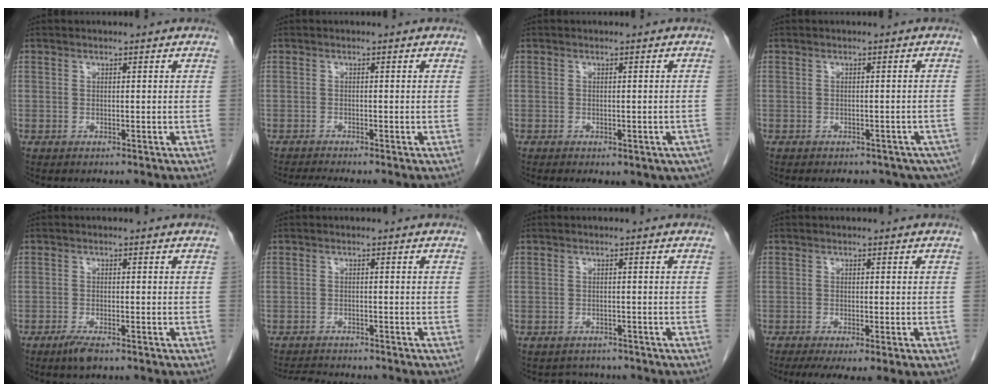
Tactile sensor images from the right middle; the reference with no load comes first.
{"total": 2.3, "force": [-2.0, -0.9, 0.7], "torque": [-0.018, -0.011, -0.037]}
{"total": 7.9, "force": [-5.1, 3.5, 5.0], "torque": [-0.070, -0.007, -0.056]}
{"total": 11.4, "force": [-8.1, 5.4, 5.9], "torque": [-0.098, -0.013, -0.083]}
{"total": 1.8, "force": [-1.2, 0.7, 1.2], "torque": [-0.023, -0.001, -0.017]}
{"total": 4.4, "force": [-4.2, 0.4, 1.1], "torque": [-0.019, -0.014, -0.066]}
{"total": 2.6, "force": [-2.3, 1.1, -0.2], "torque": [-0.003, 0.000, -0.034]}
{"total": 7.1, "force": [-4.6, 1.1, 5.4], "torque": [-0.079, -0.019, -0.072]}